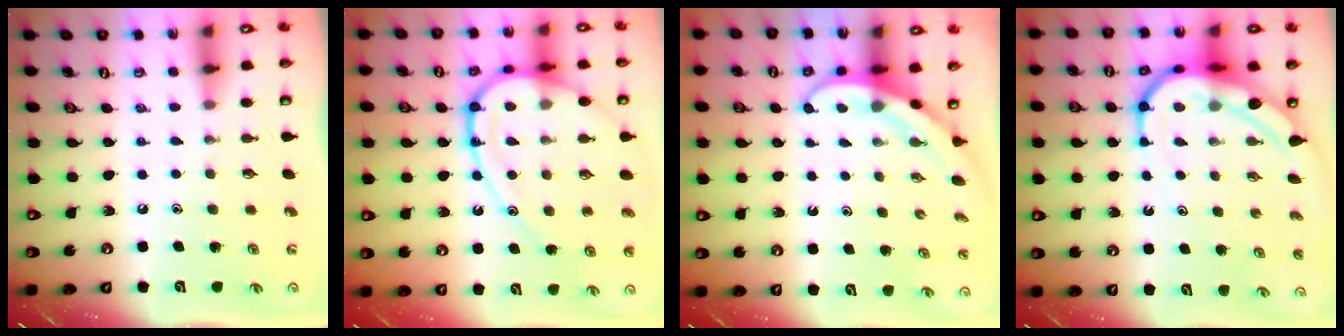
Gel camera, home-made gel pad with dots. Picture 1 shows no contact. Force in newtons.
{"total": 17.2, "press": 17.1, "slide": 1.7}
{"total": 3.8, "press": 3.8, "slide": 0.2}
{"total": 11.1, "press": 11.0, "slide": 1.2}